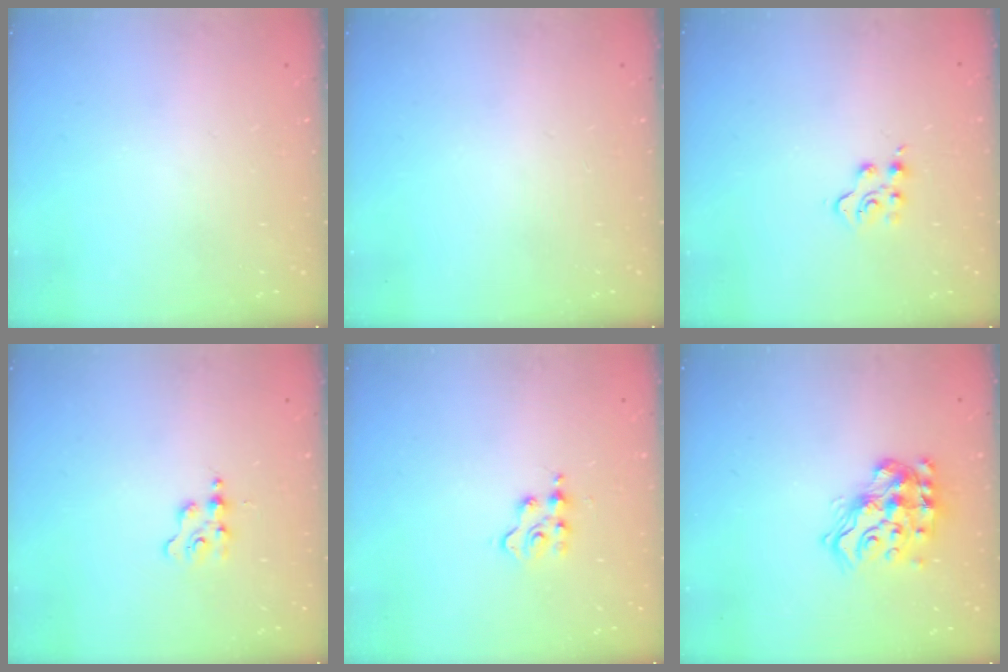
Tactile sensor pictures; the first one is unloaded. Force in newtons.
{"total": 0.0}
{"total": 4.2, "press": 4.2, "slide": 0.4}
{"total": 1.4, "press": 1.3, "slide": 0.3}
{"total": 3.3, "press": 3.3, "slide": 0.4}
{"total": 15.4, "press": 15.2, "slide": 2.0}